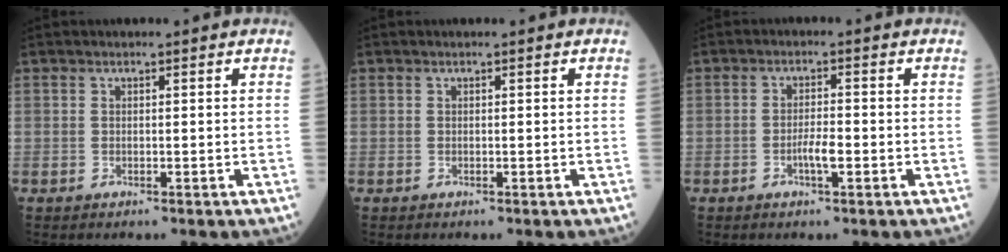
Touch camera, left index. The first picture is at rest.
{"total": 0.0}
{"total": 2.8, "force": [-1.1, 0.5, 2.6], "torque": [-0.050, 0.001, -0.021]}